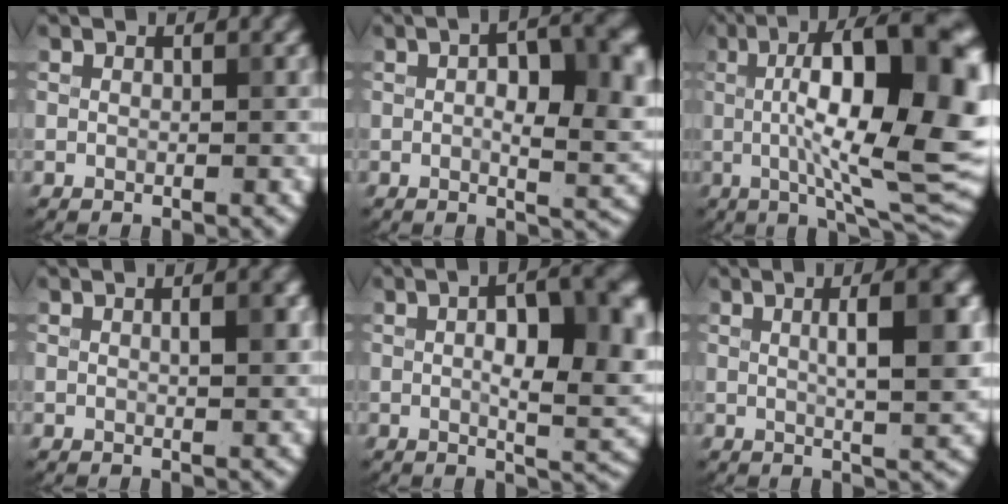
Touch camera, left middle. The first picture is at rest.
{"total": 9.7, "force": [1.5, 4.3, 8.6], "torque": [-0.114, 0.014, 0.021]}
{"total": 17.0, "force": [1.6, 5.0, 16.2], "torque": [-0.221, 0.018, 0.027]}
{"total": 2.3, "force": [0.6, 0.8, 2.1], "torque": [-0.025, 0.004, 0.015]}
{"total": 10.8, "force": [1.4, 4.2, 9.8], "torque": [-0.127, 0.006, 0.027]}
{"total": 5.8, "force": [1.2, 1.2, 5.6], "torque": [-0.077, 0.009, 0.024]}